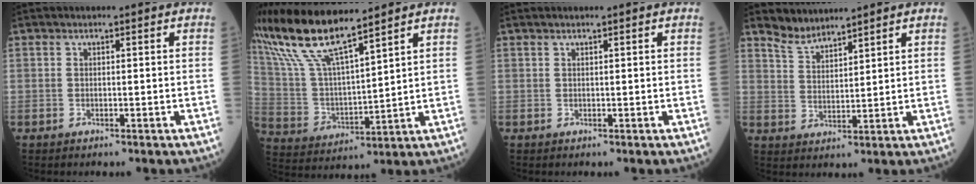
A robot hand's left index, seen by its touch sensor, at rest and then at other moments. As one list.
[{"total": 13.5, "force": [11.0, 1.4, 7.7], "torque": [-0.171, 0.006, 0.224]}, {"total": 0.0}, {"total": 3.7, "force": [3.6, 0.9, 0.4], "torque": [-0.016, 0.001, 0.078]}]